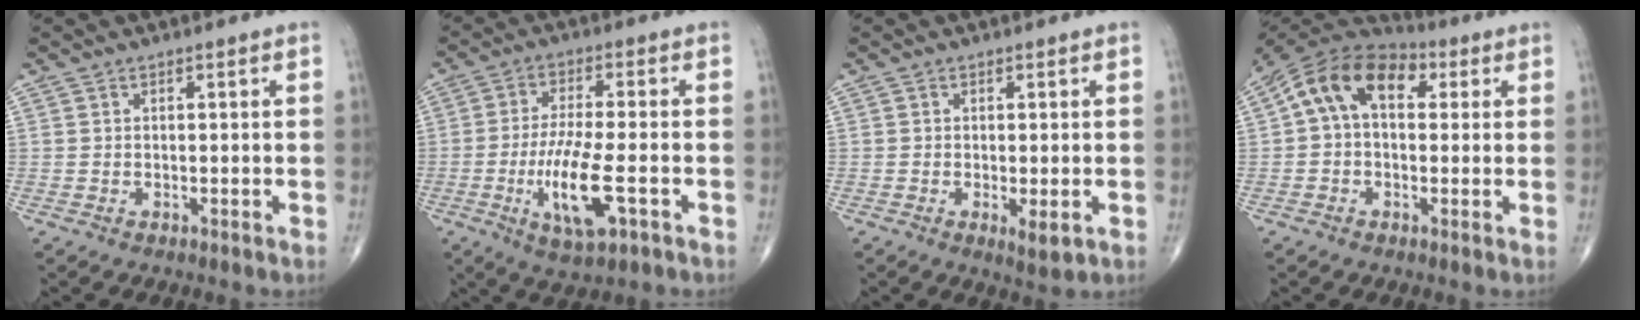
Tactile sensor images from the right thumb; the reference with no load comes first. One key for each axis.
{"total": 11.3, "fx": -3.5, "fy": 3.0, "fz": 10.3, "tx": -0.202, "ty": 0.001, "tz": -0.058}
{"total": 3.3, "fx": -0.9, "fy": 1.0, "fz": 3.0, "tx": -0.052, "ty": -0.011, "tz": -0.013}
{"total": 13.2, "fx": 3.0, "fy": 8.4, "fz": 9.7, "tx": -0.150, "ty": 0.038, "tz": 0.038}